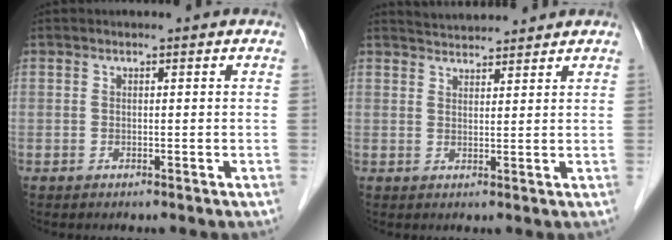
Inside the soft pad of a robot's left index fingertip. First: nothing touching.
{"total": 4.9, "force": [4.9, 0.4, 0.6], "torque": [-0.016, 0.028, 0.077]}